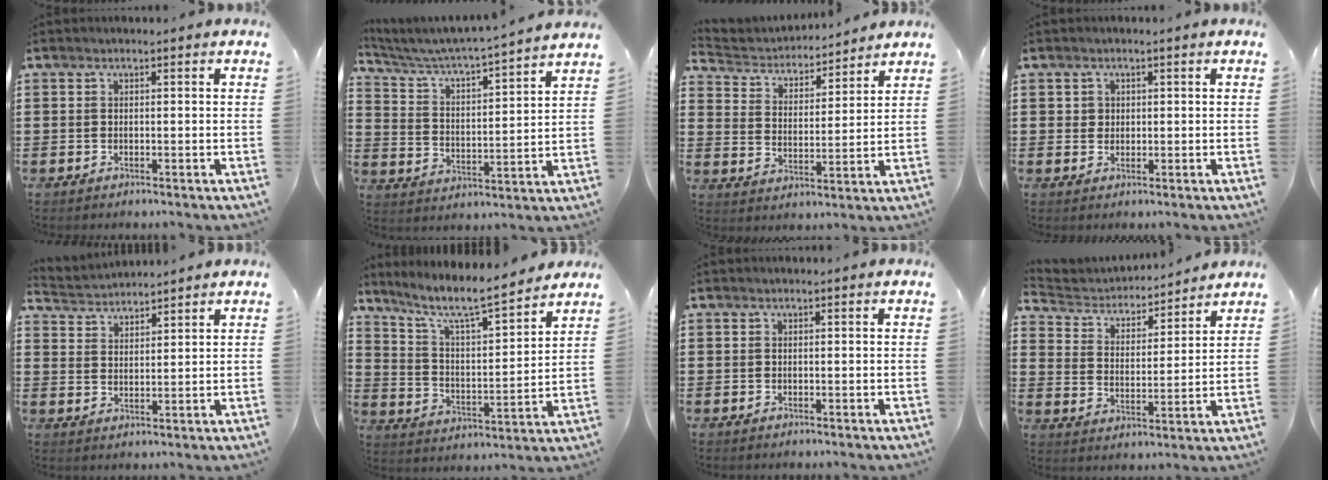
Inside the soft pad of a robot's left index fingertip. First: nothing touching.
{"total": 3.4, "force": [3.2, -0.3, 1.2], "torque": [-0.046, -0.037, 0.042]}
{"total": 3.7, "force": [3.5, 0.9, -0.1], "torque": [-0.023, -0.027, 0.055]}
{"total": 1.4, "force": [0.5, 1.3, 0.3], "torque": [-0.010, 0.004, 0.010]}
{"total": 2.9, "force": [2.9, 0.3, -0.6], "torque": [-0.001, -0.010, 0.052]}
{"total": 8.3, "force": [6.8, 0.9, 4.6], "torque": [-0.117, -0.039, 0.110]}
{"total": 0.0}
{"total": 3.7, "force": [3.5, 1.0, 0.1], "torque": [-0.026, -0.026, 0.054]}